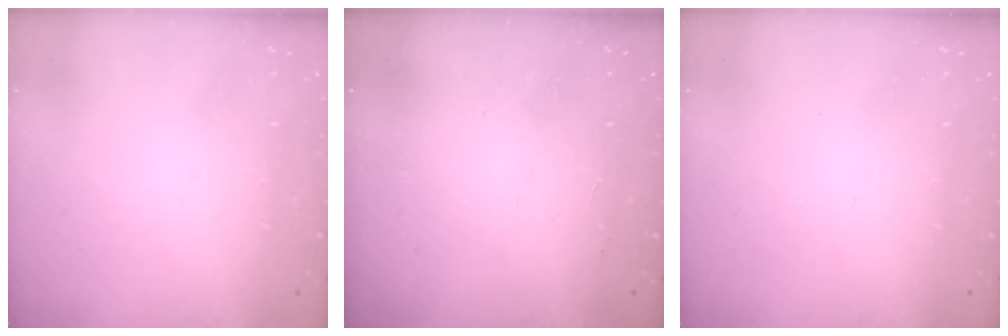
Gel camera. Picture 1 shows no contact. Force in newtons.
{"total": 2.1, "press": 2.0, "slide": 0.4}
{"total": 0.0}